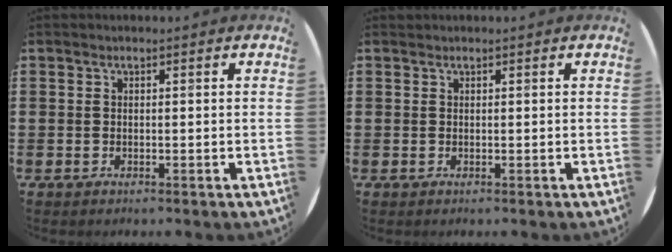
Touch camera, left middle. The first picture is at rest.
{"total": 0.0}